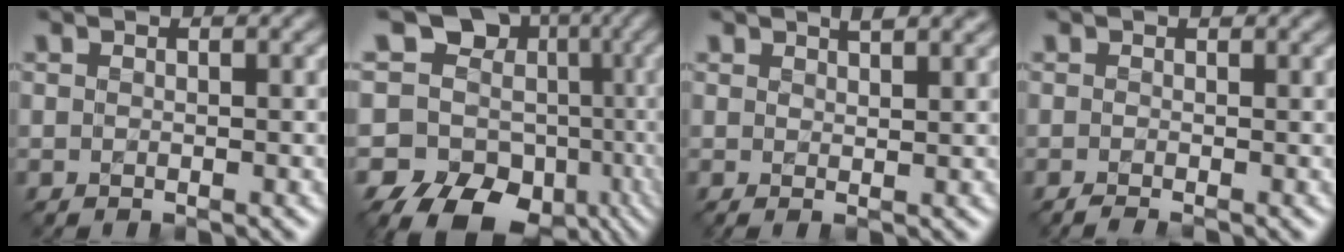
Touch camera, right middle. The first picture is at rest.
{"total": 13.6, "force": [-0.2, 12.1, 6.4], "torque": [-0.092, 0.002, 0.019]}
{"total": 2.0, "force": [1.5, 0.5, 1.3], "torque": [-0.007, 0.006, 0.017]}
{"total": 0.7, "force": [-0.4, 0.1, 0.5], "torque": [-0.010, 0.004, -0.013]}